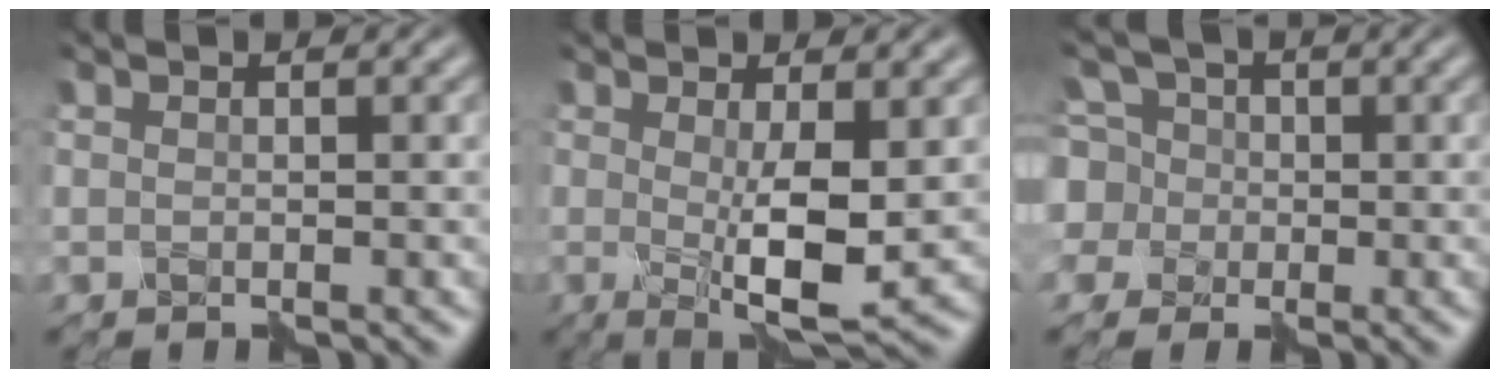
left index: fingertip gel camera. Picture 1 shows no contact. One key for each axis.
{"total": 4.7, "fx": -0.2, "fy": 1.0, "fz": 4.6, "tx": -0.072, "ty": -0.010, "tz": -0.001}
{"total": 8.0, "fx": 1.0, "fy": 7.5, "fz": 2.6, "tx": -0.077, "ty": 0.039, "tz": -0.007}